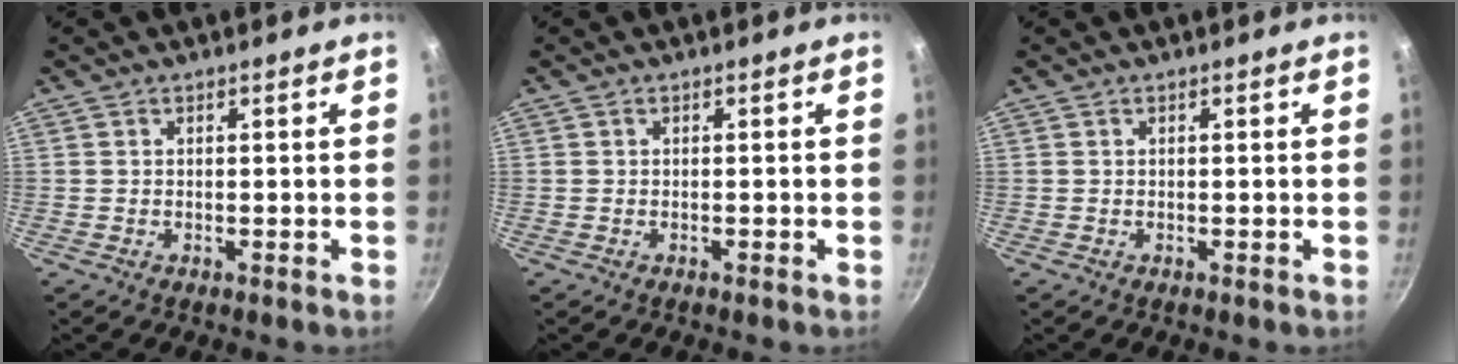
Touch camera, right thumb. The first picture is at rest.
{"total": 0.0}
{"total": 0.0}